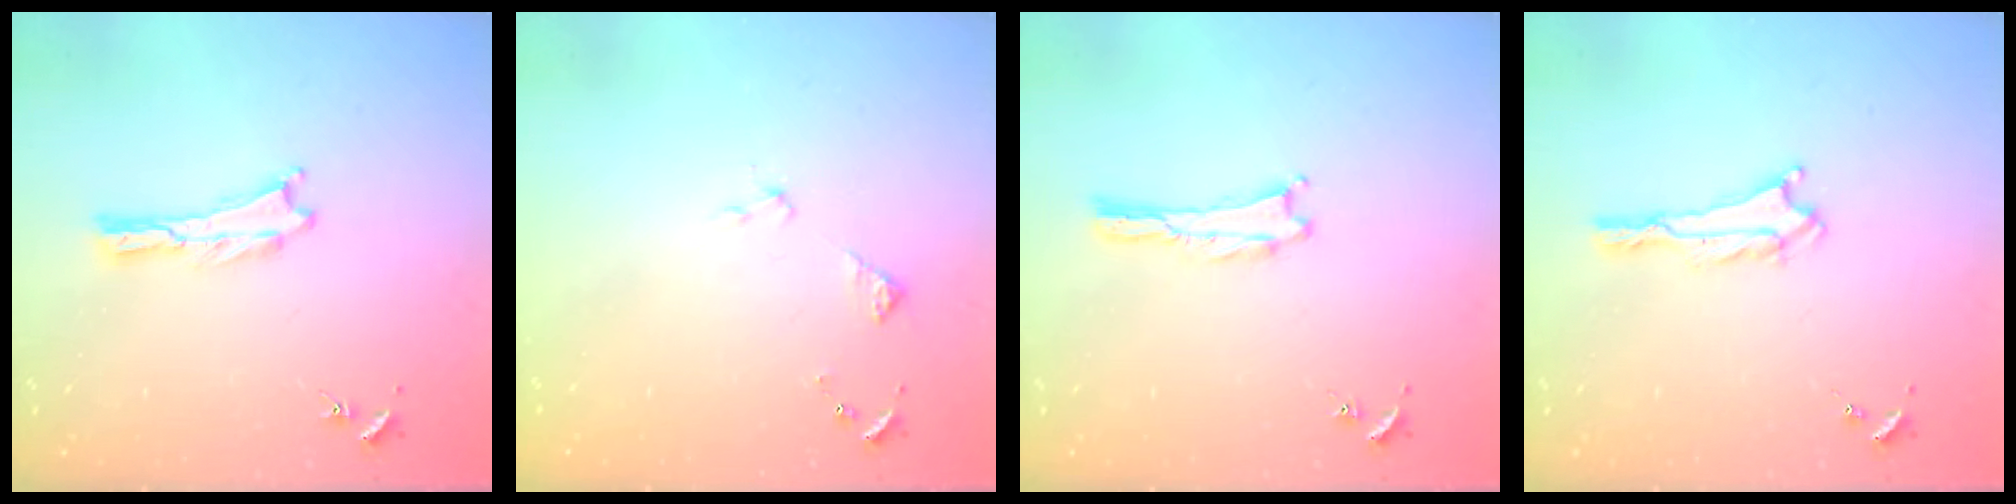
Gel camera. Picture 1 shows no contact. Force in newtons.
{"total": 2.9, "press": 2.9, "slide": 0.3}
{"total": 0.0}
{"total": 1.0, "press": 1.0, "slide": 0.1}